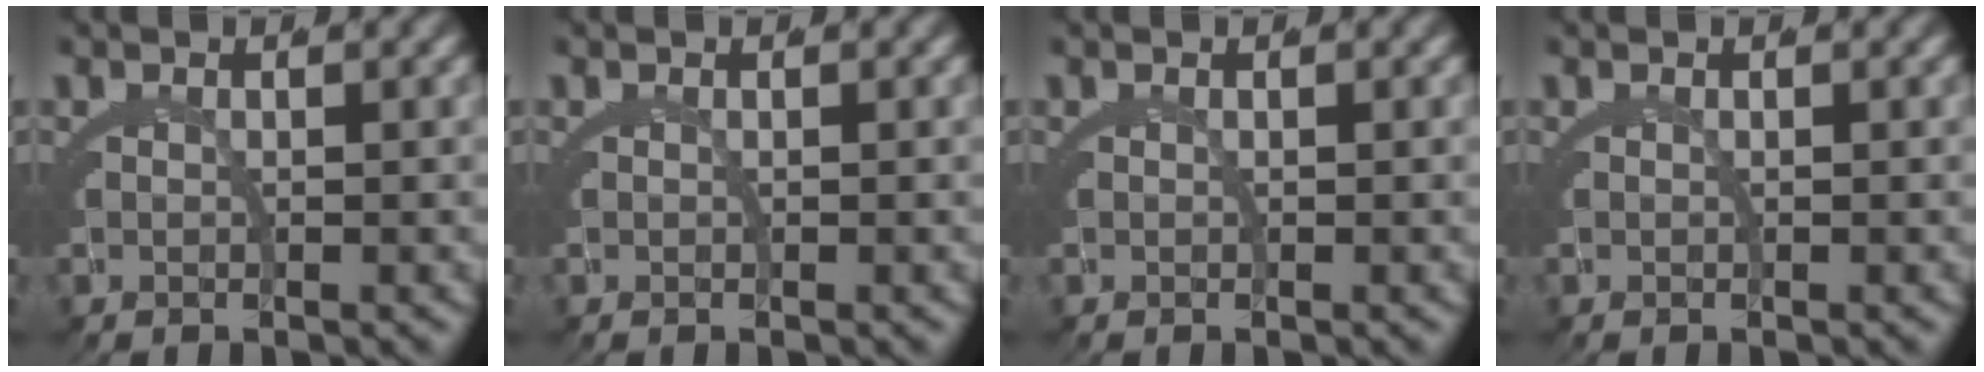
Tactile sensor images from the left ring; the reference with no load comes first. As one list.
[{"total": 0.0}, {"total": 0.0}, {"total": 0.0}]